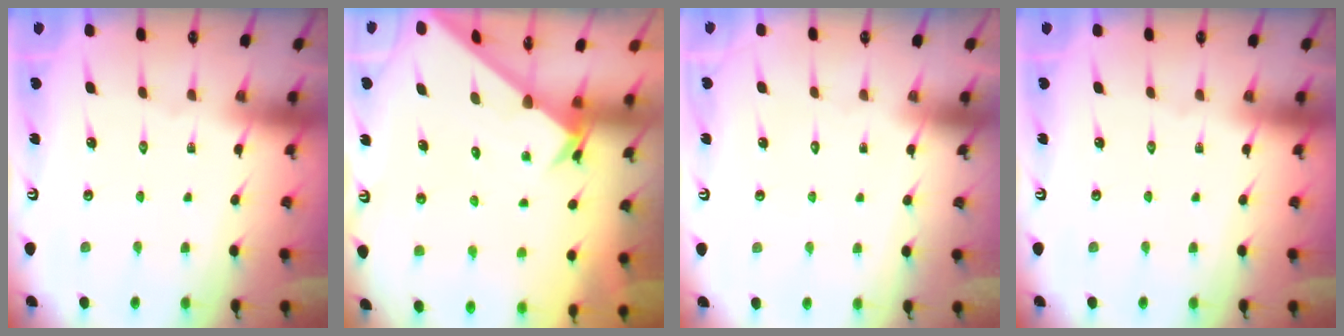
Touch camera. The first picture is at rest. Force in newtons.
{"total": 2.3, "press": 2.3, "slide": 0.2}
{"total": 1.5, "press": 1.5, "slide": 0.0}
{"total": 0.0}